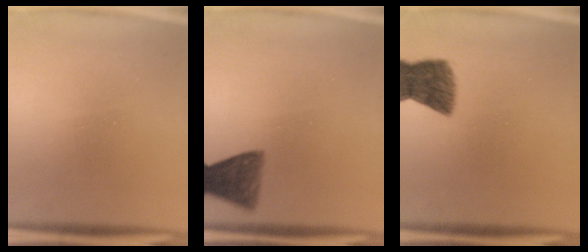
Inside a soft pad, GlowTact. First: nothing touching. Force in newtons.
{"total": 6.4}
{"total": 7.8}